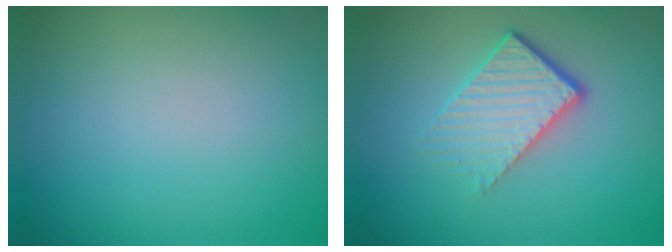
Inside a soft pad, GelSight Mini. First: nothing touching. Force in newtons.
{"total": 4.4, "press": 2.8, "slide": 3.4}